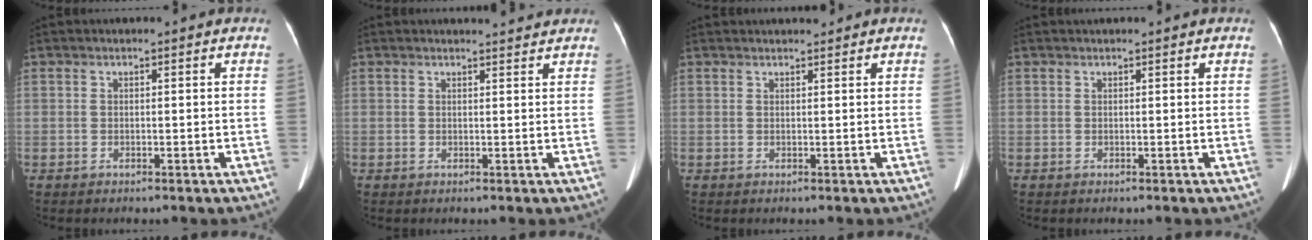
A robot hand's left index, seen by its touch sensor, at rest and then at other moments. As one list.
[{"total": 3.7, "force": [3.6, 0.3, 0.7], "torque": [-0.015, 0.008, 0.042]}, {"total": 2.7, "force": [2.6, 0.2, 0.8], "torque": [-0.008, 0.017, 0.040]}, {"total": 1.4, "force": [1.4, 0.1, 0.5], "torque": [-0.011, 0.021, 0.021]}]